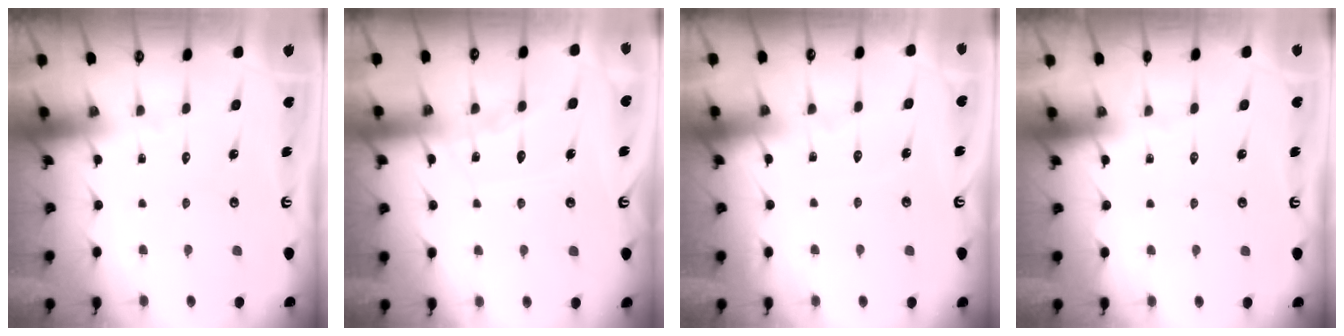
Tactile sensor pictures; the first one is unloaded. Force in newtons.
{"total": 9.6, "press": 9.5, "slide": 1.0}
{"total": 5.7, "press": 5.7, "slide": 0.6}
{"total": 0.0}